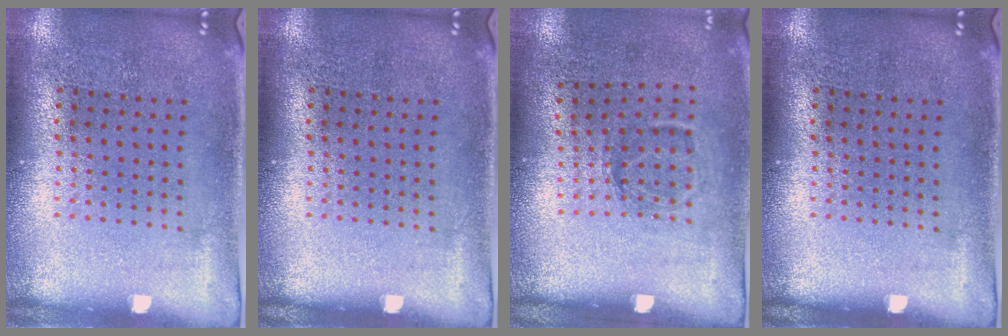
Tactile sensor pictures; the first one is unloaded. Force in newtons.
{"total": 0.0}
{"total": 1.2, "press": 0.8, "slide": 0.8}
{"total": 0.0}